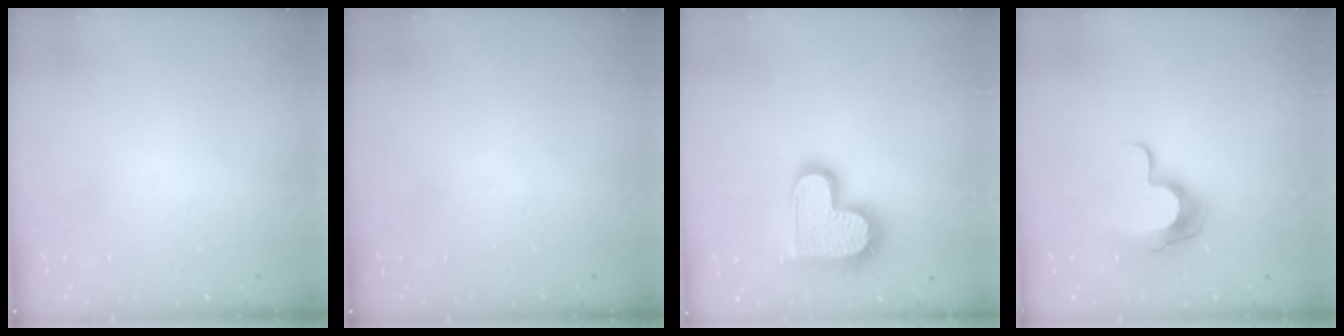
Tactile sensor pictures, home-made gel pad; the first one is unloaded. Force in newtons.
{"total": 0.0}
{"total": 17.7, "press": 17.6, "slide": 1.3}
{"total": 10.9, "press": 10.9, "slide": 1.1}